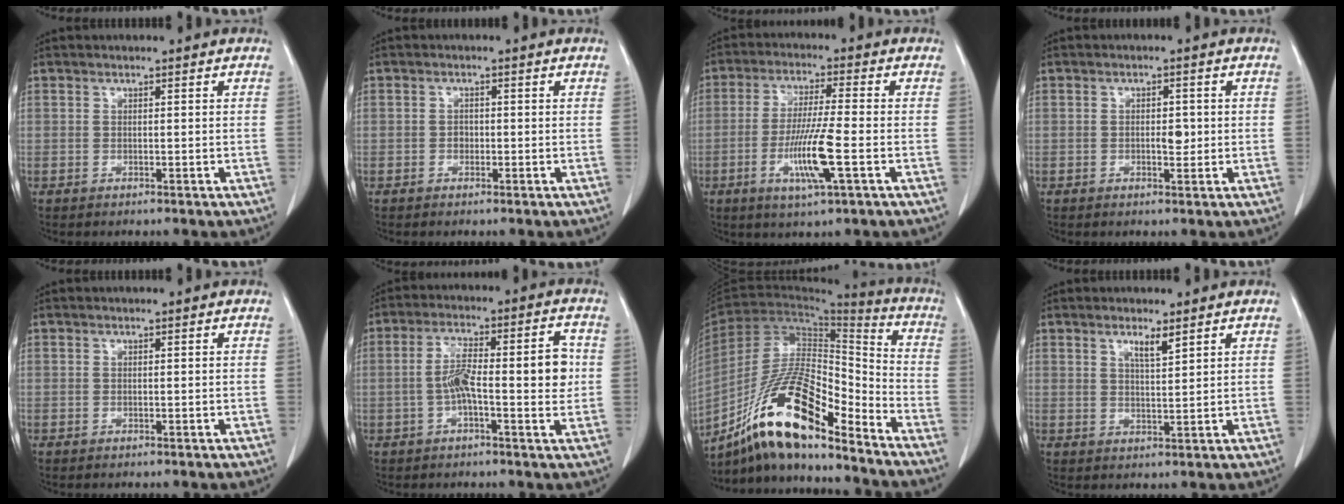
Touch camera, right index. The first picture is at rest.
{"total": 1.1, "force": [-0.4, 0.9, 0.5], "torque": [-0.002, 0.005, -0.007]}
{"total": 9.5, "force": [-2.9, 0.0, 9.0], "torque": [-0.175, -0.015, -0.057]}
{"total": 2.4, "force": [-0.2, 1.1, 2.1], "torque": [-0.035, 0.001, -0.001]}
{"total": 0.0}
{"total": 10.2, "force": [-0.5, 2.4, 9.9], "torque": [-0.163, 0.027, -0.010]}
{"total": 18.6, "force": [-12.8, 3.9, 12.9], "torque": [-0.245, 0.004, -0.231]}
{"total": 2.8, "force": [1.9, 0.3, 2.1], "torque": [-0.039, -0.004, 0.034]}